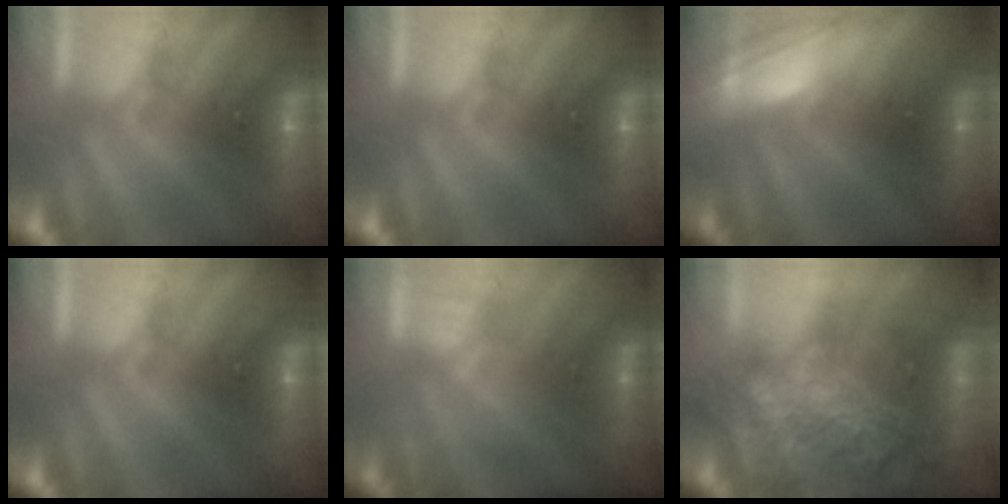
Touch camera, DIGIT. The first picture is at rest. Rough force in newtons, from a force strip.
{"total": 0.0}
{"total": 2.8}
{"total": 0.0}
{"total": 2.3}
{"total": 11.5}